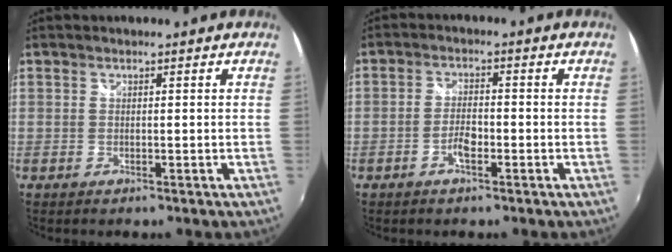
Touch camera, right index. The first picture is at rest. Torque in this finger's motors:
{"motor_torque": [0.03, 0.06, -0.09, -0.01]}